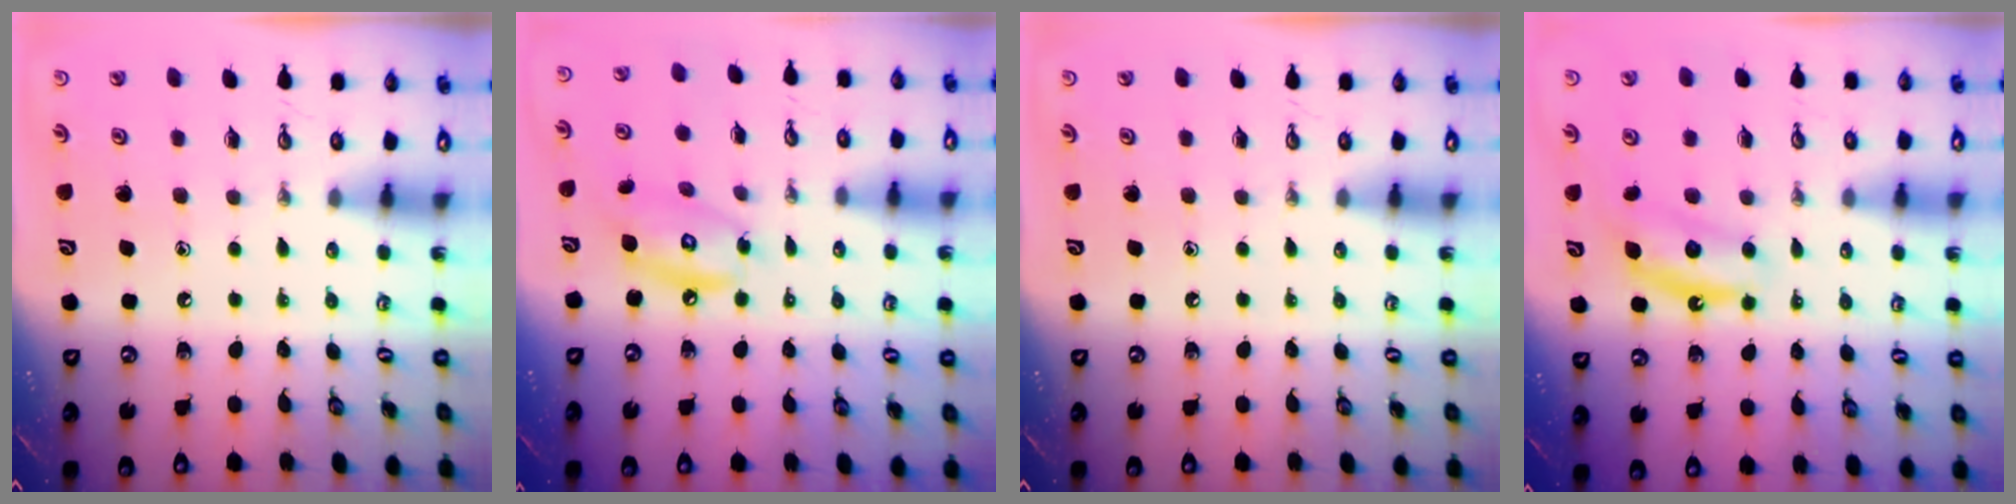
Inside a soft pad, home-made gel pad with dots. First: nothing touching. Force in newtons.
{"total": 10.2, "press": 10.2, "slide": 0.7}
{"total": 0.0}
{"total": 6.5, "press": 6.5, "slide": 0.4}